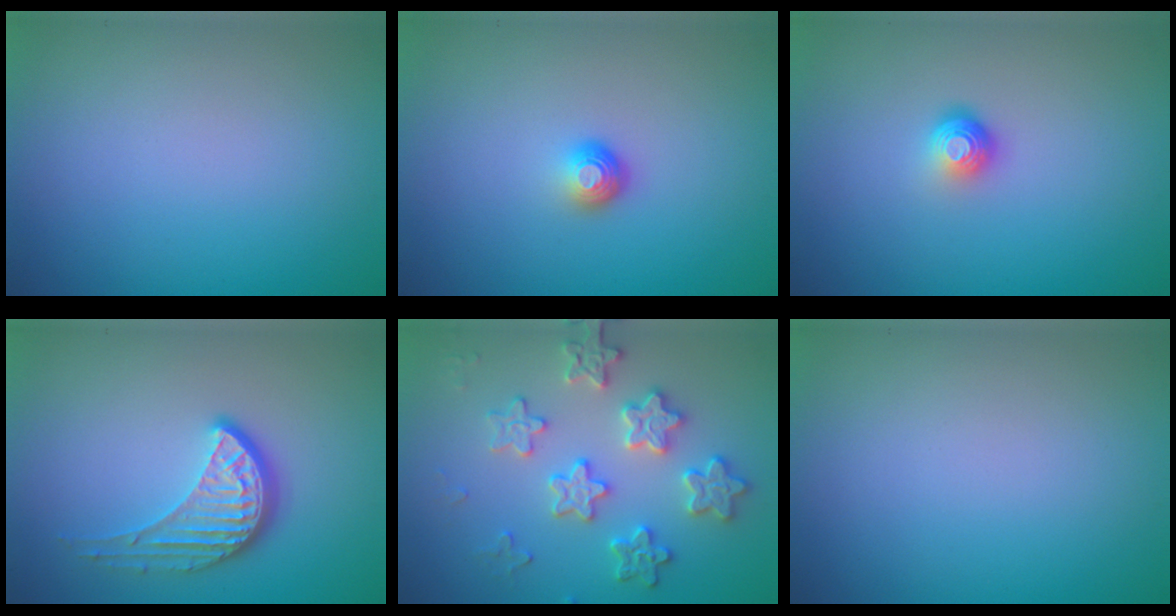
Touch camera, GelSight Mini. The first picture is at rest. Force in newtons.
{"total": 1.7, "press": 1.2, "slide": 1.2}
{"total": 1.8, "press": 1.2, "slide": 1.4}
{"total": 4.0, "press": 3.0, "slide": 2.6}
{"total": 3.8, "press": 3.8, "slide": 0.3}
{"total": 0.0}